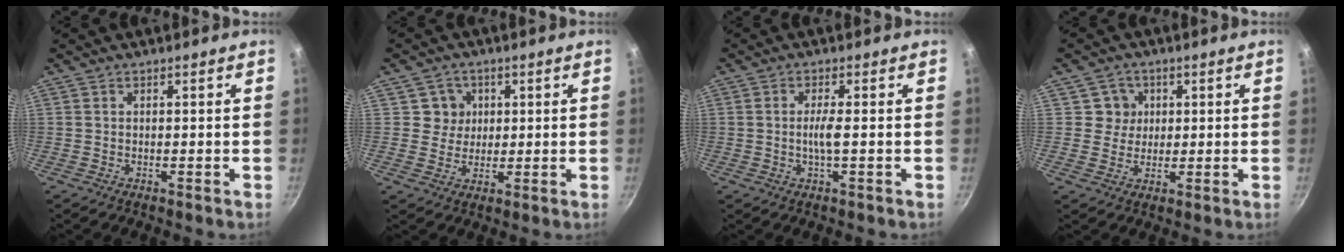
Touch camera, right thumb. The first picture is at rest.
{"total": 4.7, "force": [1.3, 4.5, 0.7], "torque": [0.026, 0.001, 0.017]}
{"total": 2.9, "force": [-0.3, 0.2, 2.9], "torque": [-0.062, 0.003, -0.007]}
{"total": 4.3, "force": [1.1, 4.2, 0.5], "torque": [0.027, 0.003, 0.014]}